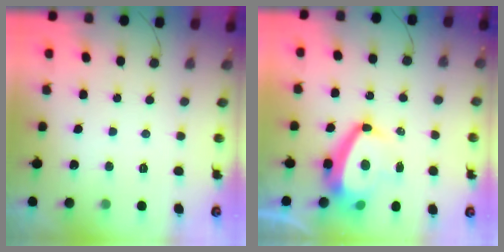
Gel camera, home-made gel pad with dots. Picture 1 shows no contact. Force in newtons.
{"total": 10.1, "press": 9.7, "slide": 3.0}